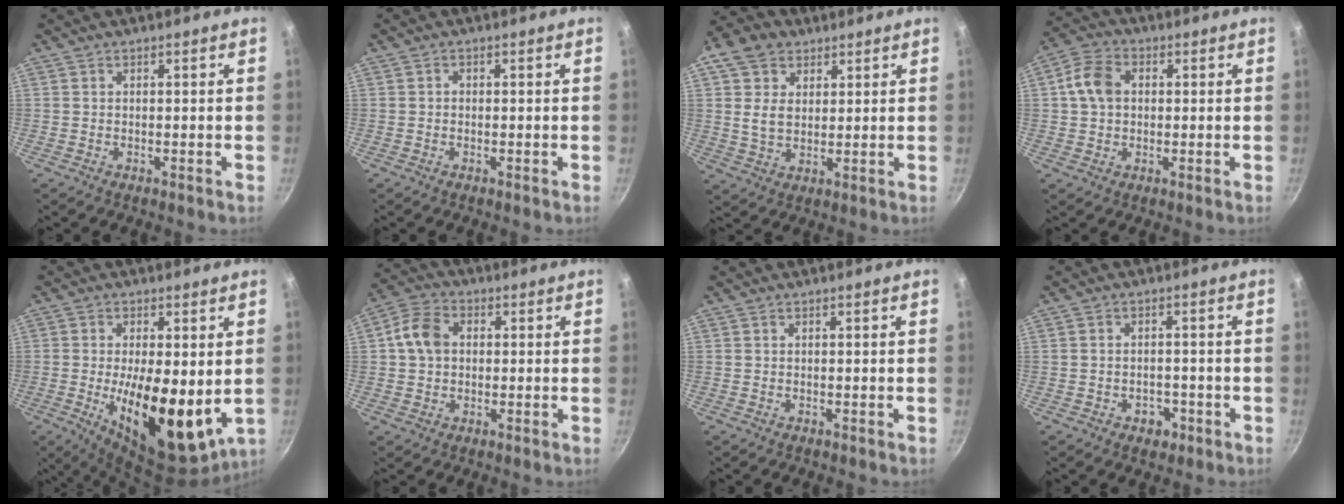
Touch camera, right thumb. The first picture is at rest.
{"total": 0.6, "force": [-0.2, 0.5, 0.2], "torque": [-0.002, 0.003, -0.006]}
{"total": 9.7, "force": [3.7, 7.2, 5.3], "torque": [-0.072, -0.007, 0.059]}
{"total": 7.4, "force": [0.8, 5.7, 4.6], "torque": [-0.077, 0.015, 0.004]}
{"total": 16.9, "force": [-1.3, 7.2, 15.2], "torque": [-0.226, -0.019, -0.009]}
{"total": 7.7, "force": [0.8, 6.1, 4.7], "torque": [-0.073, 0.016, 0.000]}
{"total": 0.0}
{"total": 3.6, "force": [-1.7, 2.6, 1.9], "torque": [-0.013, 0.015, -0.016]}